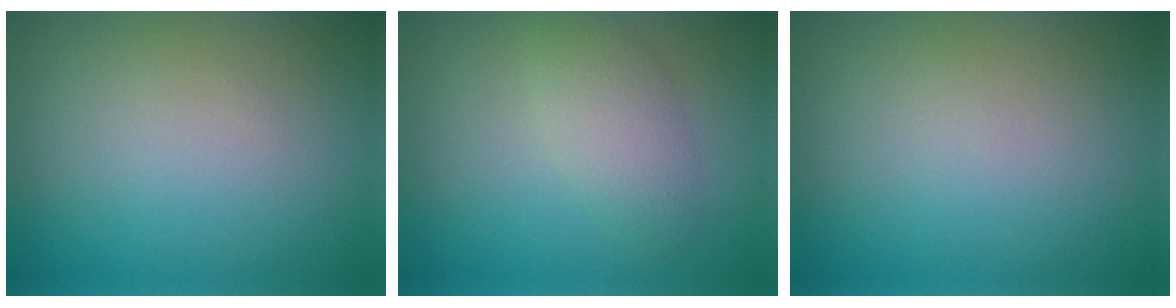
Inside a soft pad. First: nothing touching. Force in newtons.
{"total": 2.9, "press": 2.9, "slide": 0.2}
{"total": 0.0}